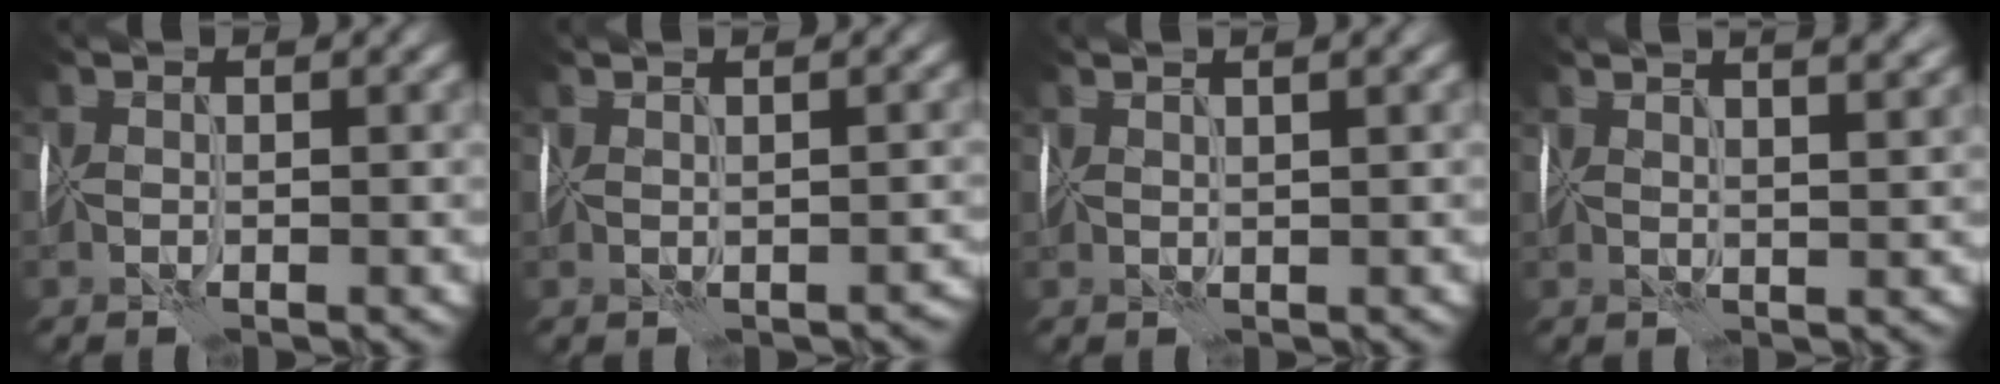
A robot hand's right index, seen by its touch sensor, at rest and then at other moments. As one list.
[{"total": 0.9, "force": [-0.6, 0.3, 0.6], "torque": [0.005, -0.004, 0.000]}, {"total": 1.9, "force": [1.6, 0.0, 0.9], "torque": [-0.004, 0.011, 0.026]}, {"total": 7.9, "force": [5.1, 3.4, 5.0], "torque": [-0.056, 0.058, 0.056]}]